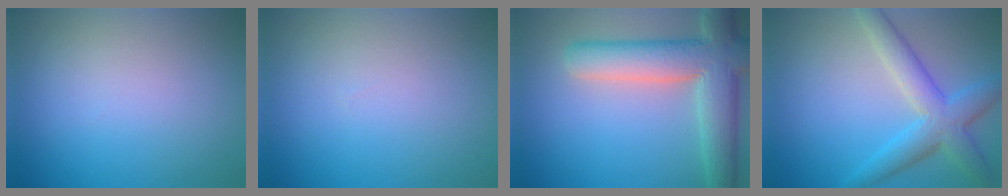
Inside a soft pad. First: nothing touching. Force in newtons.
{"total": 0.0}
{"total": 8.2, "press": 8.2, "slide": 0.9}
{"total": 5.3, "press": 5.3, "slide": 0.2}